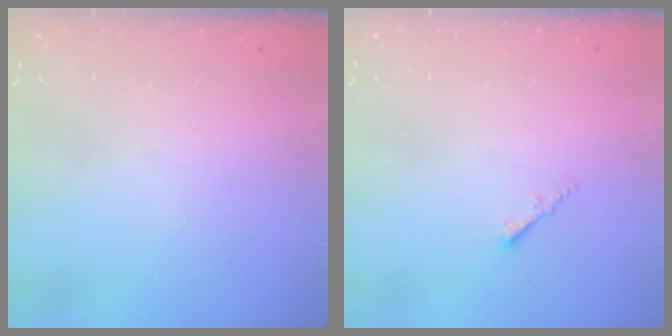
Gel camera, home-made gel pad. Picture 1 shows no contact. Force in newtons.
{"total": 1.2, "press": 1.1, "slide": 0.4}